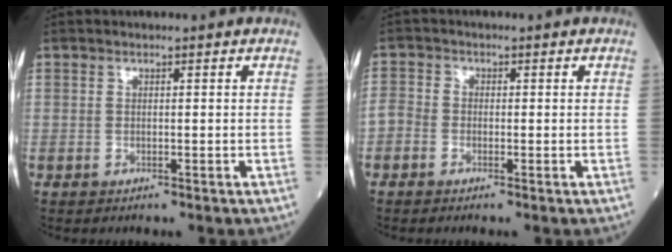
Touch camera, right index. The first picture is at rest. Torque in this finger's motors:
{"motor_torque": [0.19, -0.15, 0.33, 0.08]}